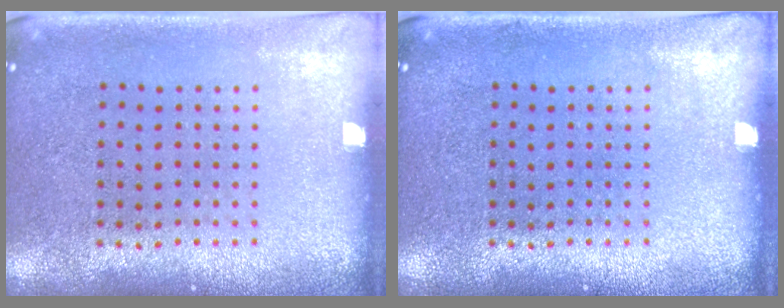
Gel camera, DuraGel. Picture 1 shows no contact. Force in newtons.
{"total": 0.0}